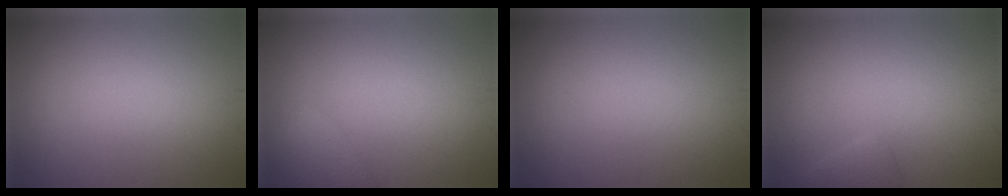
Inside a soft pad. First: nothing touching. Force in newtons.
{"total": 2.5, "press": 2.5, "slide": 0.2}
{"total": 0.0}
{"total": 1.4, "press": 1.4, "slide": 0.1}